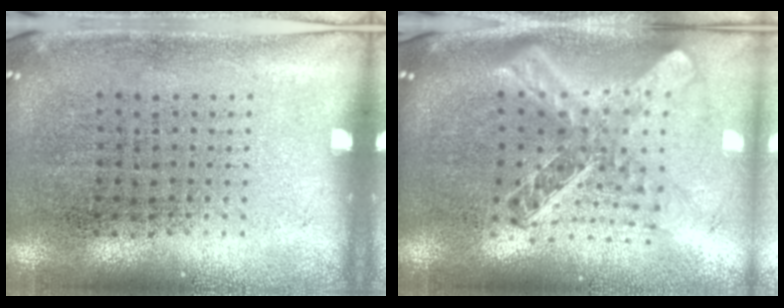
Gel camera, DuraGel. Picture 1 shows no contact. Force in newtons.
{"total": 2.6, "press": 1.9, "slide": 1.7}